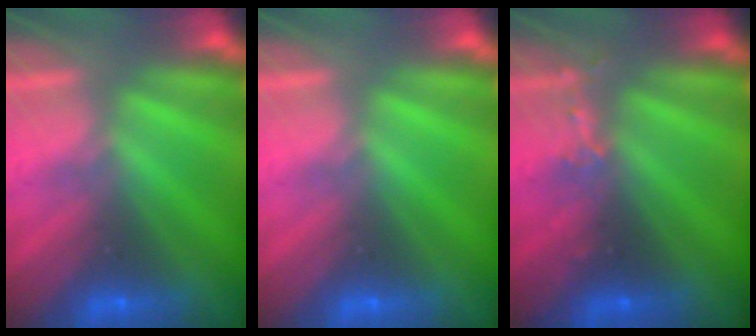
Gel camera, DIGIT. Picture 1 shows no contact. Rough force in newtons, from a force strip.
{"total": 0.0}
{"total": 2.6}